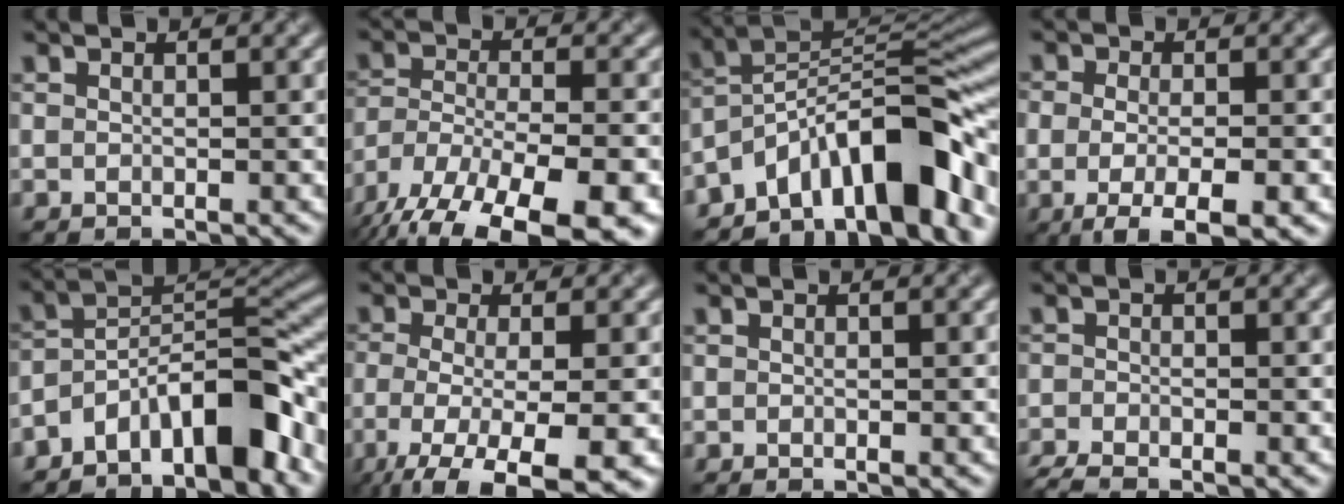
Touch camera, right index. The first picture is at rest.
{"total": 17.9, "force": [-13.6, 7.3, 9.0], "torque": [-0.170, -0.044, -0.171]}
{"total": 10.9, "force": [-6.7, 4.1, 7.6], "torque": [-0.097, 0.022, -0.128]}
{"total": 4.9, "force": [-1.8, 1.7, 4.3], "torque": [-0.080, -0.008, -0.032]}
{"total": 8.9, "force": [-6.1, 3.0, 5.8], "torque": [-0.077, 0.018, -0.116]}
{"total": 9.7, "force": [-5.4, 3.0, 7.4], "torque": [-0.143, -0.031, -0.086]}
{"total": 0.0}
{"total": 2.6, "force": [-2.3, 0.3, 1.1], "torque": [-0.027, -0.007, -0.052]}